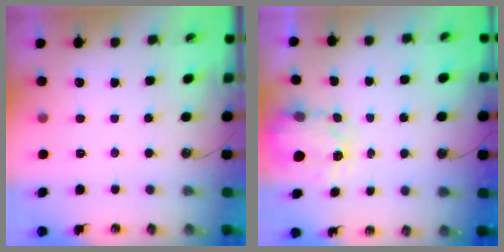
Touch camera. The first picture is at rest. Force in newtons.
{"total": 3.6, "press": 3.6, "slide": 0.4}